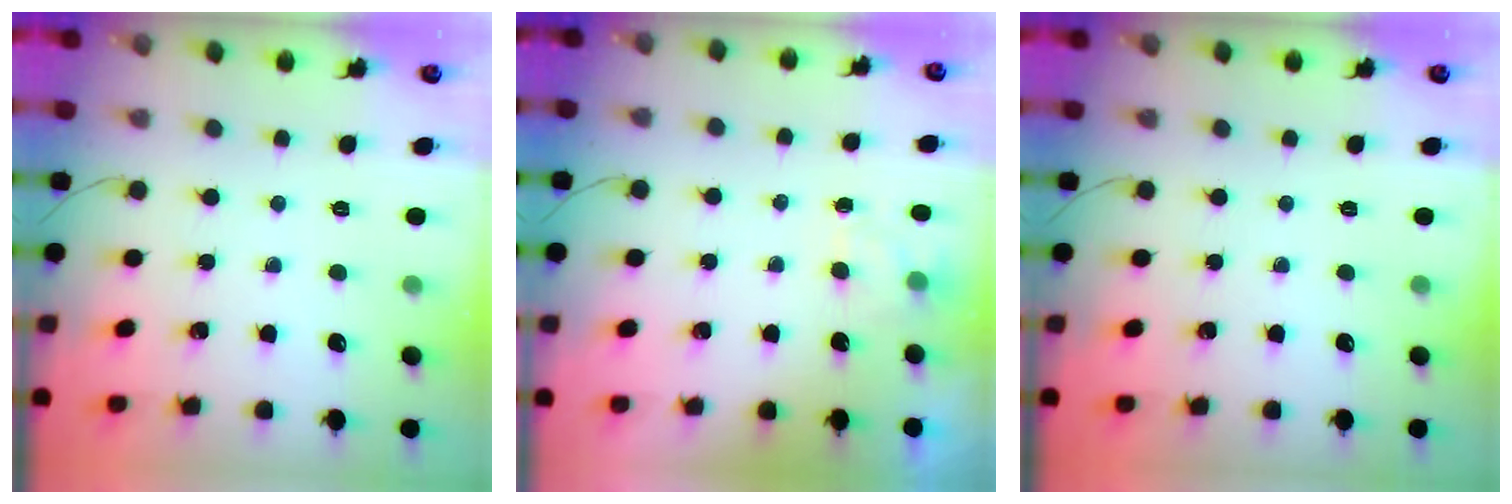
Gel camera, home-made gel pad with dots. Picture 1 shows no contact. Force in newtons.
{"total": 2.4, "press": 2.0, "slide": 1.4}
{"total": 0.0}